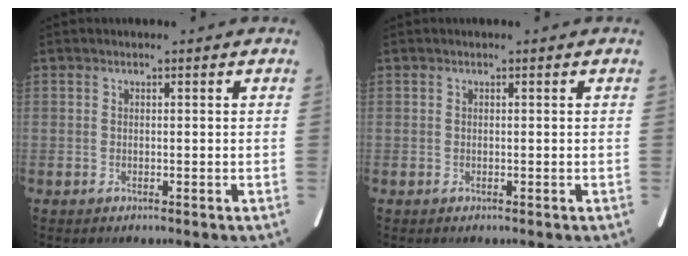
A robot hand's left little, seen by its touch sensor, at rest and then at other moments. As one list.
[{"total": 0.0}]